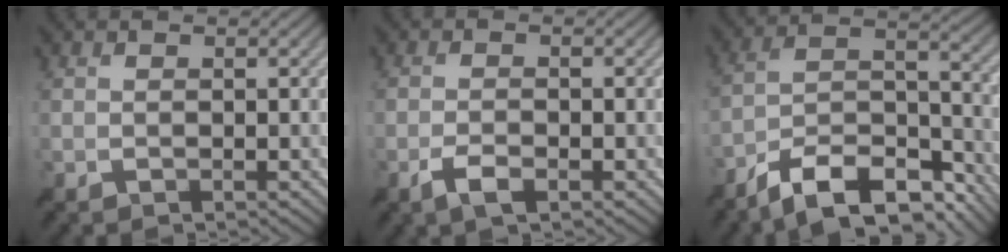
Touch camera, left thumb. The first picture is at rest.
{"total": 2.5, "force": [-1.5, 0.6, 1.9], "torque": [-0.043, 0.000, -0.032]}
{"total": 14.4, "force": [-11.6, 4.2, 7.4], "torque": [-0.157, 0.003, -0.196]}